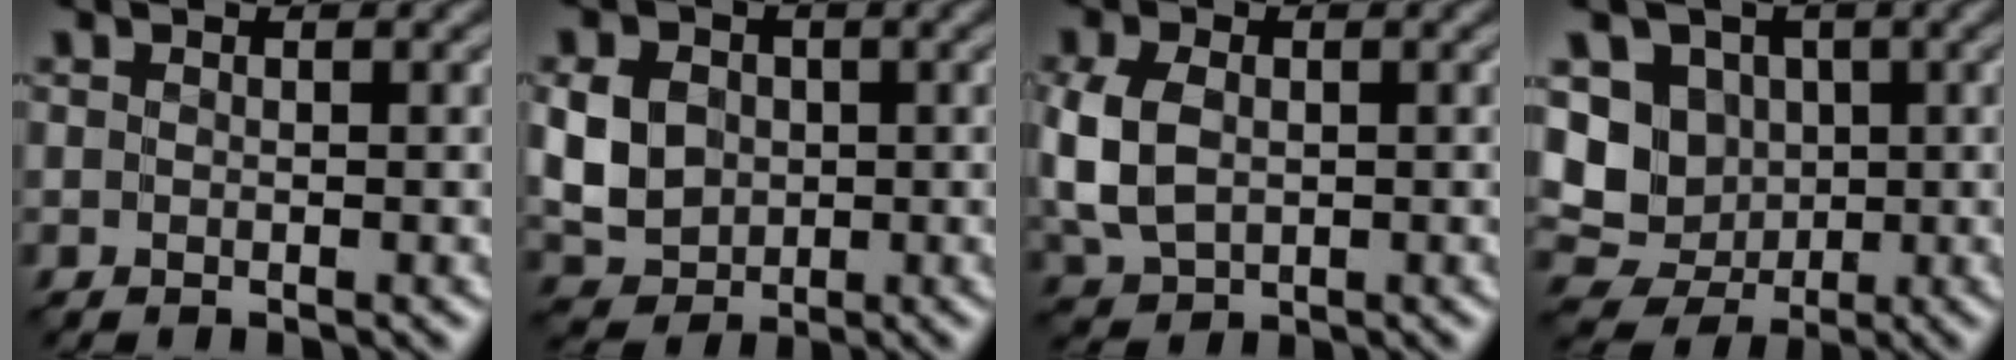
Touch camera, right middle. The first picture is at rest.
{"total": 4.7, "force": [0.3, 4.0, 2.4], "torque": [-0.061, 0.002, 0.006]}
{"total": 5.1, "force": [0.4, 3.7, 3.4], "torque": [-0.091, 0.001, 0.007]}
{"total": 6.3, "force": [0.8, 5.7, 2.5], "torque": [-0.023, -0.001, -0.011]}